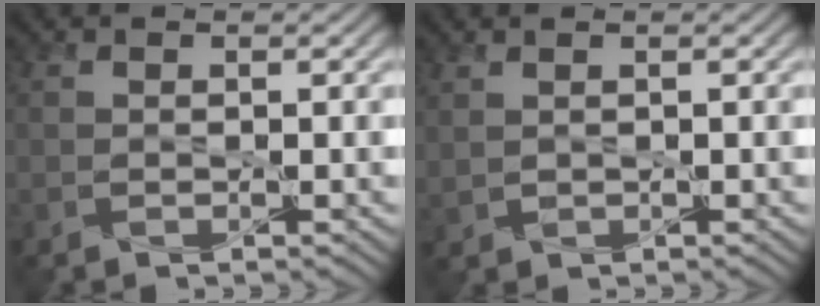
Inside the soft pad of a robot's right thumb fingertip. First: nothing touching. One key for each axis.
{"total": 1.6, "fx": 1.0, "fy": 0.9, "fz": 0.8, "tx": -0.028, "ty": 0.001, "tz": 0.030}